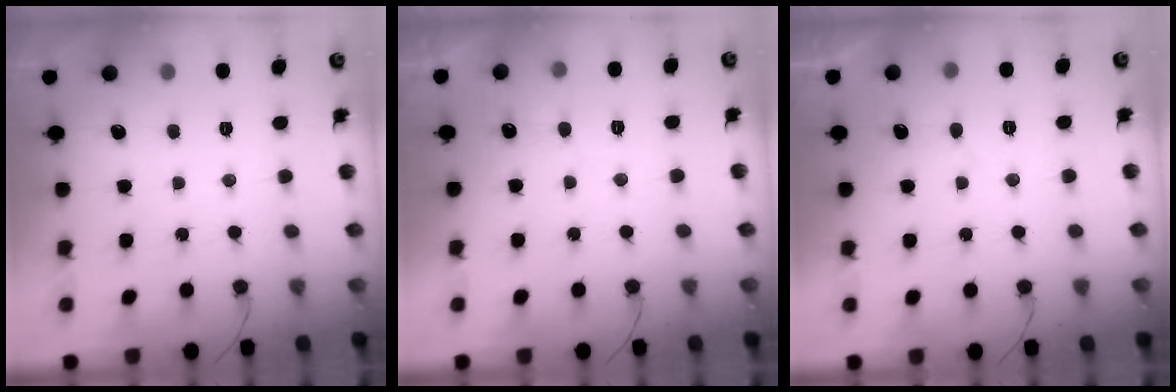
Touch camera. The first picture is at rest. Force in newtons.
{"total": 5.4, "press": 5.3, "slide": 0.5}
{"total": 3.0, "press": 3.0, "slide": 0.1}